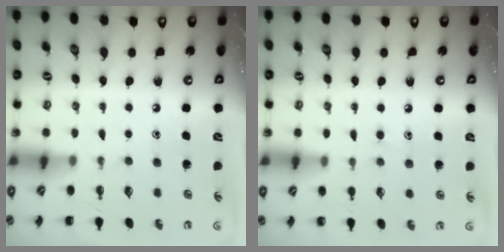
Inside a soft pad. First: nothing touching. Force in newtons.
{"total": 6.0, "press": 5.6, "slide": 2.3}